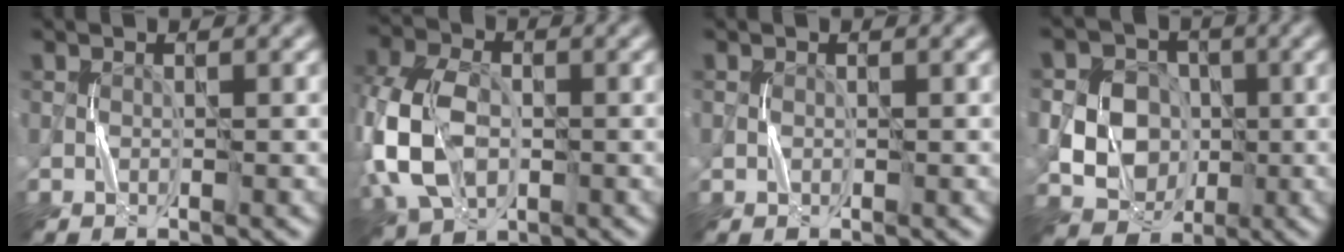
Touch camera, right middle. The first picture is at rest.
{"total": 10.2, "force": [-1.4, 6.9, 7.3], "torque": [-0.187, -0.003, -0.038]}
{"total": 0.0}
{"total": 9.2, "force": [-0.6, 8.4, 3.6], "torque": [-0.067, 0.020, -0.033]}